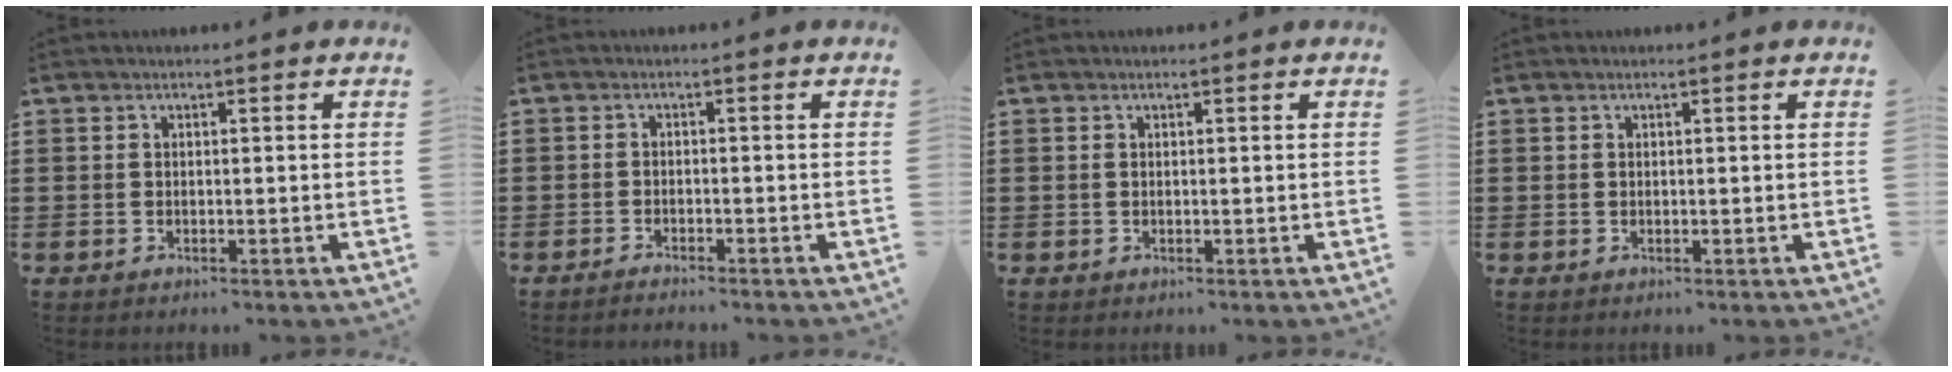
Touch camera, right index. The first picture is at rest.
{"total": 1.4, "force": [-1.4, 0.0, 0.0], "torque": [-0.003, 0.003, -0.029]}
{"total": 0.0}
{"total": 0.0}